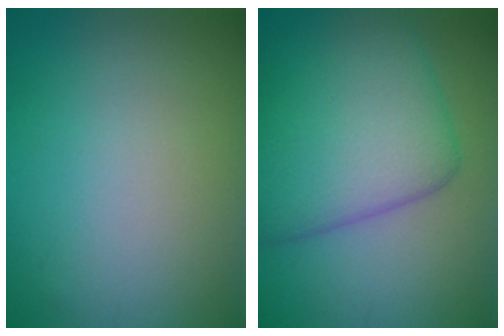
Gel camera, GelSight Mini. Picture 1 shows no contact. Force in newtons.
{"total": 8.8, "press": 8.8, "slide": 0.5}